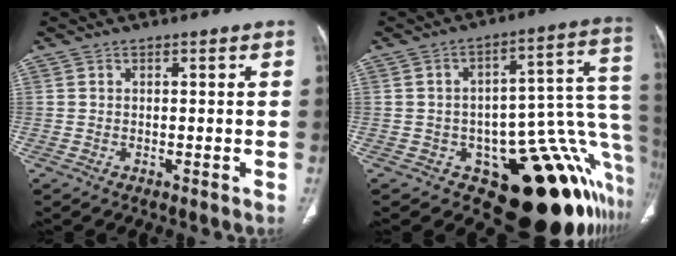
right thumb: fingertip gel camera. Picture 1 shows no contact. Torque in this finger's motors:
{"motor_torque": [5.01, 0.00, 1.19, -1.55, 0.06]}